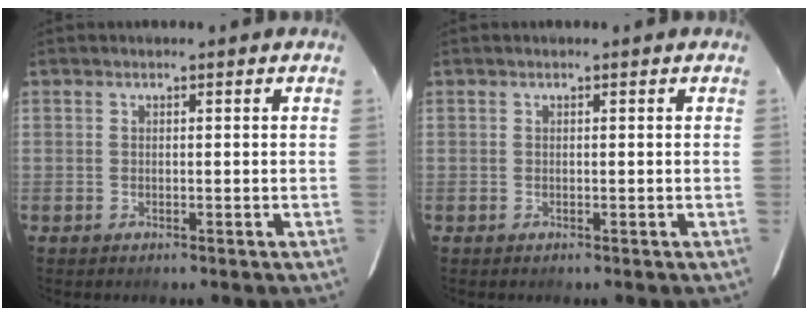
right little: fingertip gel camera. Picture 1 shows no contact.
{"total": 0.0}